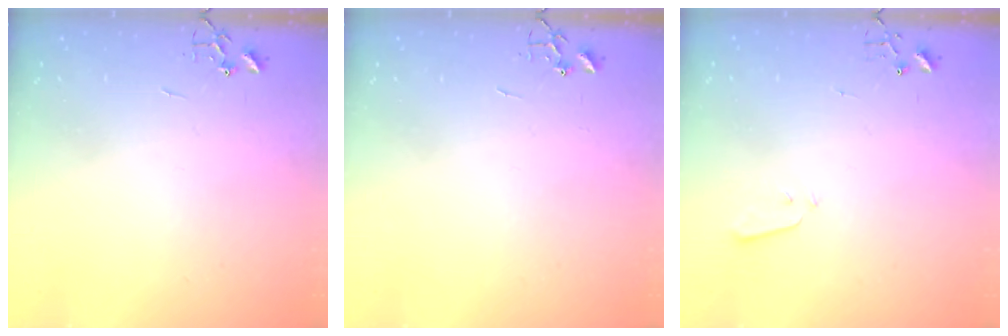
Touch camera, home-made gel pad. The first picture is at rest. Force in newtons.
{"total": 0.0}
{"total": 2.1, "press": 2.1, "slide": 0.3}